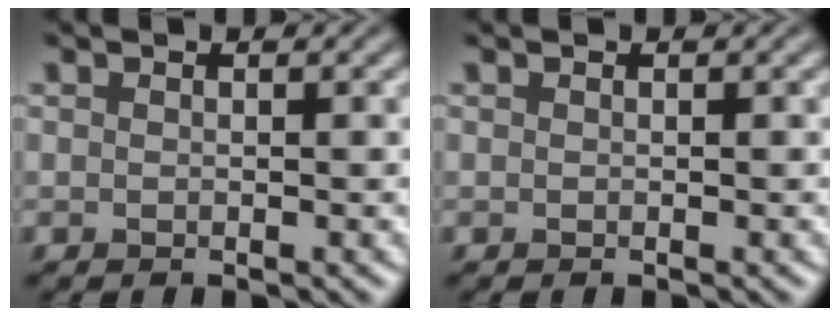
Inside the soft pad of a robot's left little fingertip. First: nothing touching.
{"total": 0.0}